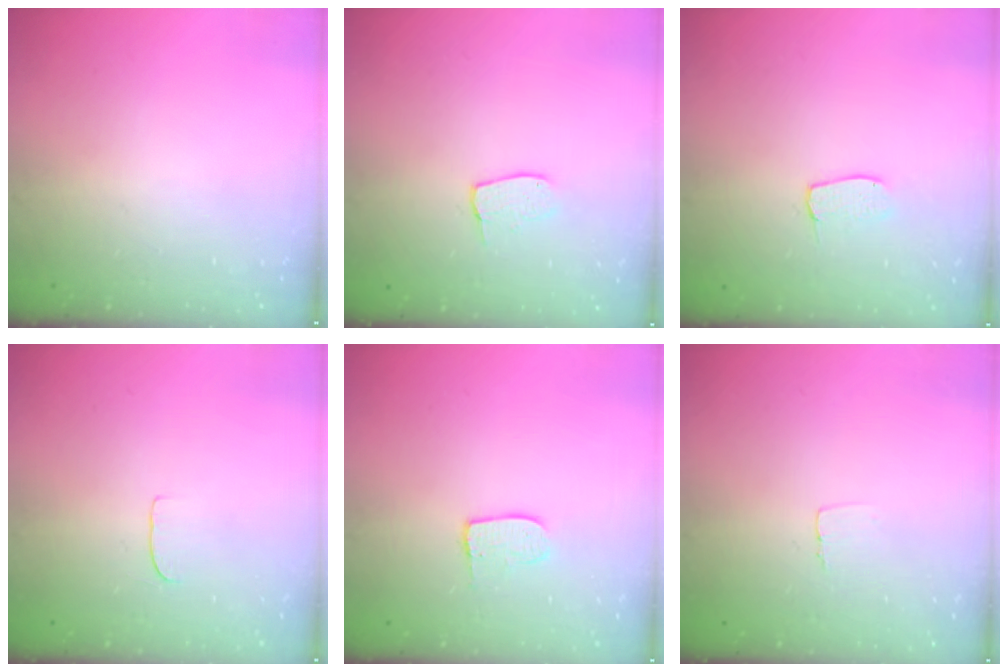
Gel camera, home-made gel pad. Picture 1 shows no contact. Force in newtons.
{"total": 5.2, "press": 5.2, "slide": 0.3}
{"total": 3.9, "press": 3.9, "slide": 0.2}
{"total": 4.9, "press": 4.9, "slide": 0.5}
{"total": 6.3, "press": 6.3, "slide": 0.3}
{"total": 3.1, "press": 3.1, "slide": 0.2}